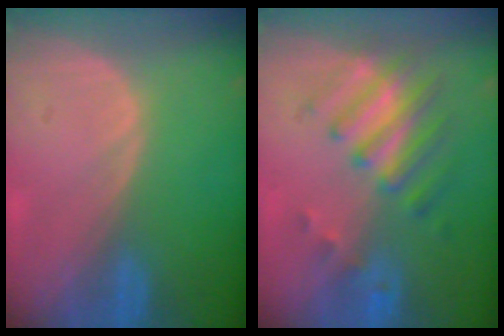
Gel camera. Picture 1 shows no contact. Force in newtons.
{"total": 7.9, "press": 6.9, "slide": 3.9}